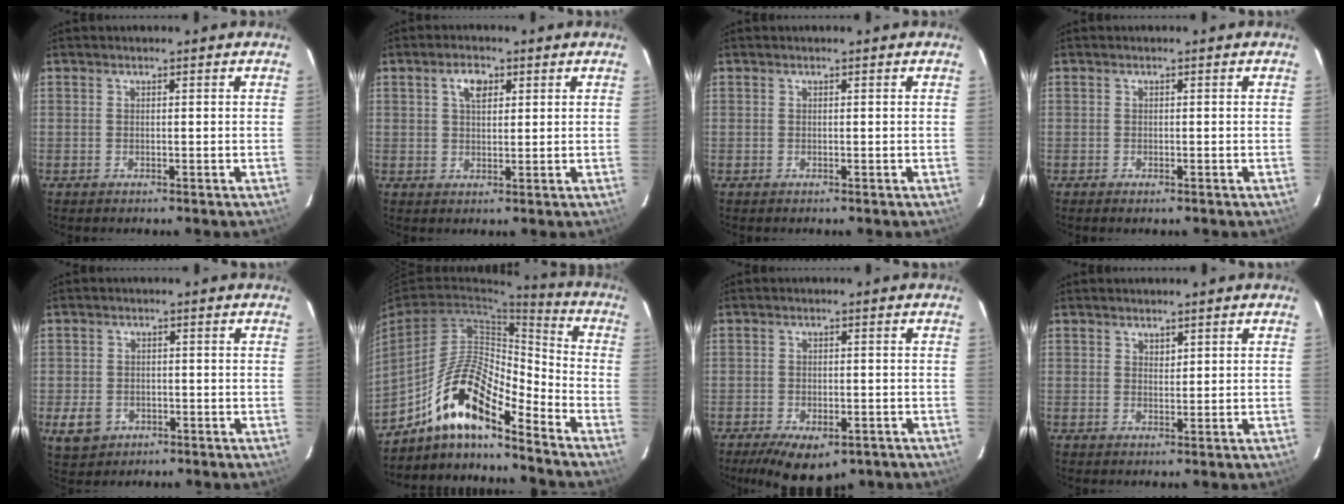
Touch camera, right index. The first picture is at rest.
{"total": 3.9, "force": [1.6, 2.1, 2.8], "torque": [-0.050, 0.011, 0.029]}
{"total": 0.0}
{"total": 0.7, "force": [-0.5, 0.4, 0.3], "torque": [-0.006, -0.002, -0.010]}
{"total": 5.5, "force": [-1.9, 4.7, 2.2], "torque": [-0.061, 0.004, -0.022]}
{"total": 13.9, "force": [-10.1, 3.3, 8.9], "torque": [-0.163, 0.015, -0.192]}
{"total": 10.0, "force": [-6.4, 4.9, 6.0], "torque": [-0.124, -0.019, -0.087]}
{"total": 1.1, "force": [0.9, 0.6, 0.3], "torque": [-0.003, 0.002, 0.016]}